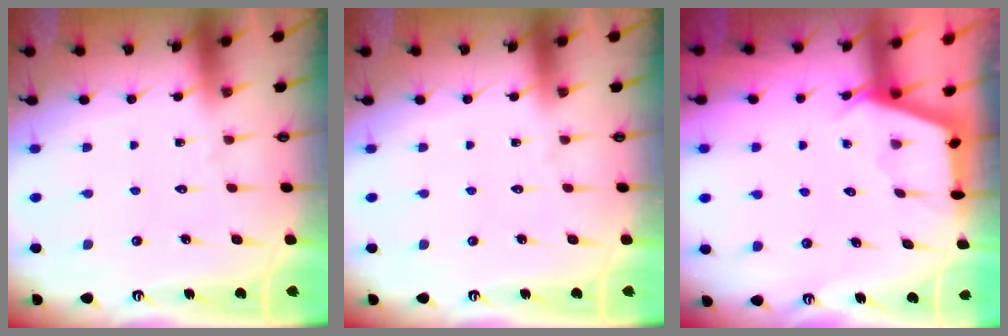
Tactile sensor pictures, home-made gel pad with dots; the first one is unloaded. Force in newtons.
{"total": 0.0}
{"total": 2.7, "press": 2.7, "slide": 0.3}